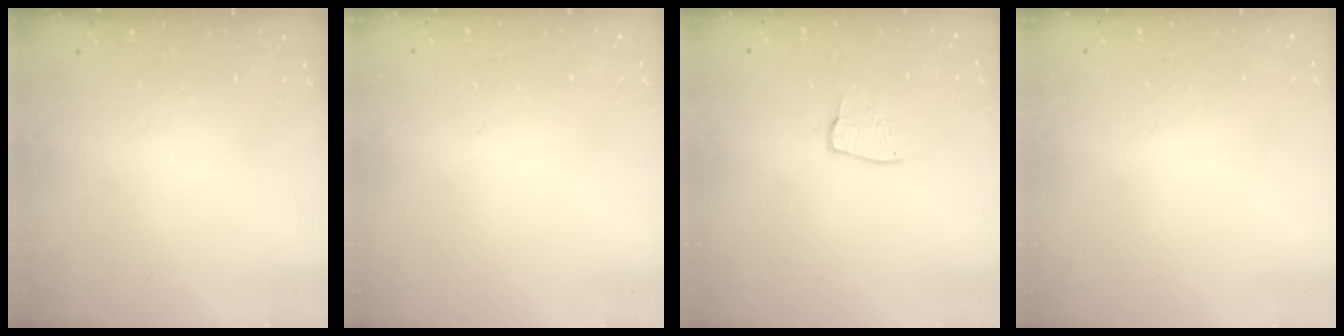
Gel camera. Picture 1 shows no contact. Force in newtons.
{"total": 0.0}
{"total": 5.2, "press": 5.2, "slide": 0.3}
{"total": 0.0}